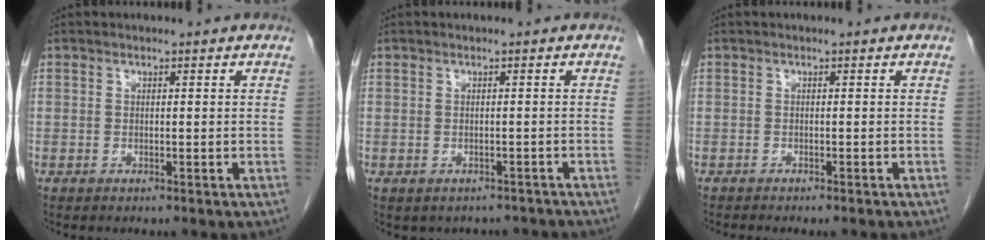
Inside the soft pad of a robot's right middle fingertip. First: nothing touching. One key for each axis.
{"total": 5.4, "fx": -4.6, "fy": 2.7, "fz": 0.7, "tx": -0.003, "ty": 0.011, "tz": -0.046}
{"total": 4.0, "fx": -3.6, "fy": 0.5, "fz": 1.7, "tx": -0.018, "ty": -0.006, "tz": -0.045}